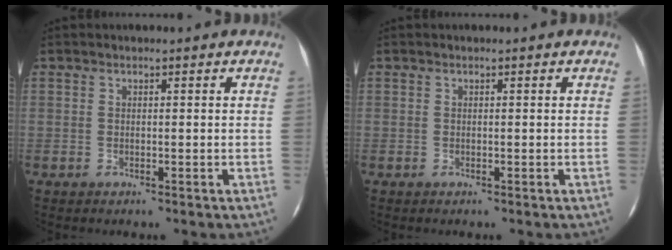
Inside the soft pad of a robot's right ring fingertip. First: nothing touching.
{"total": 0.0}